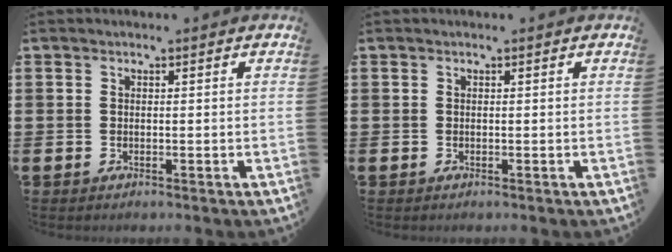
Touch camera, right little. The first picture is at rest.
{"total": 0.0}